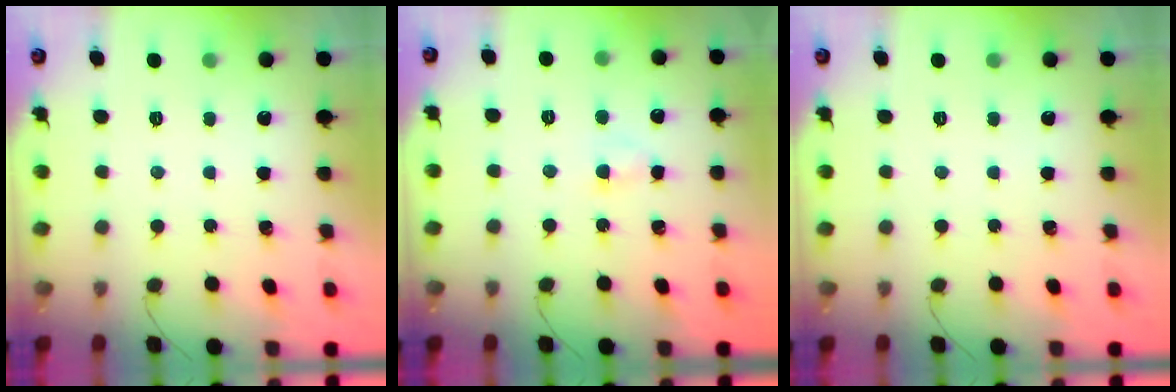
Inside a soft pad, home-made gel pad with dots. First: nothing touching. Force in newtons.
{"total": 2.8, "press": 2.6, "slide": 1.1}
{"total": 0.0}